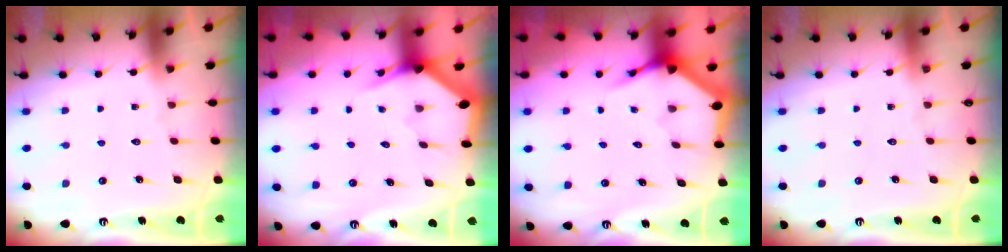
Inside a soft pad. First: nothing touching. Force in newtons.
{"total": 3.0, "press": 3.0, "slide": 0.0}
{"total": 3.7, "press": 3.7, "slide": 0.5}
{"total": 0.0}